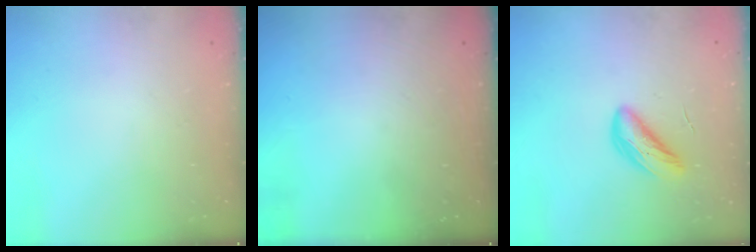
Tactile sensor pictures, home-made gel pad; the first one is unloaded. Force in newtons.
{"total": 0.0}
{"total": 6.1, "press": 6.1, "slide": 0.3}